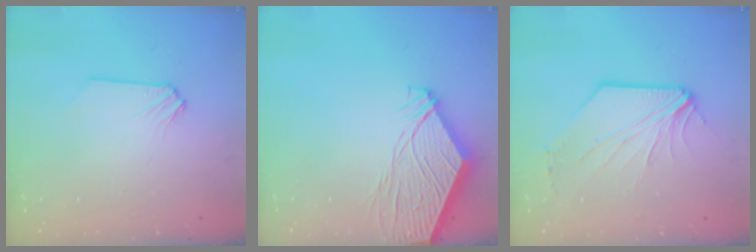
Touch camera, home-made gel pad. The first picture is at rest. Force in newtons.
{"total": 13.4, "press": 13.2, "slide": 1.9}
{"total": 6.4, "press": 6.3, "slide": 0.9}